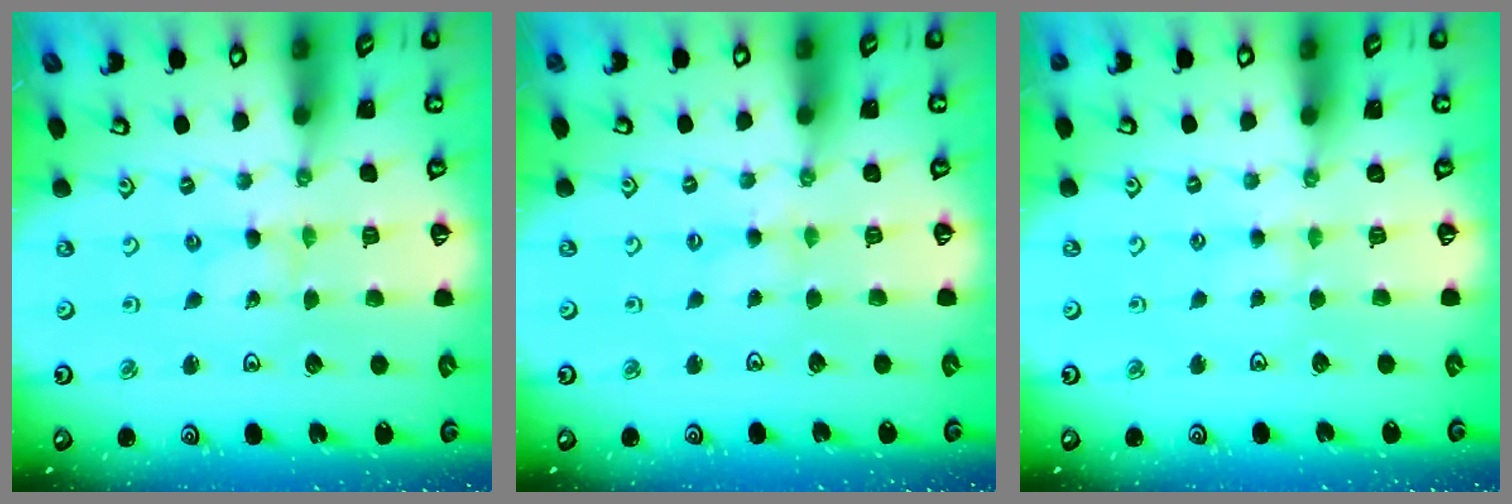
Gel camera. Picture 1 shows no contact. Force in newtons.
{"total": 2.2, "press": 2.2, "slide": 0.3}
{"total": 2.2, "press": 2.2, "slide": 0.4}